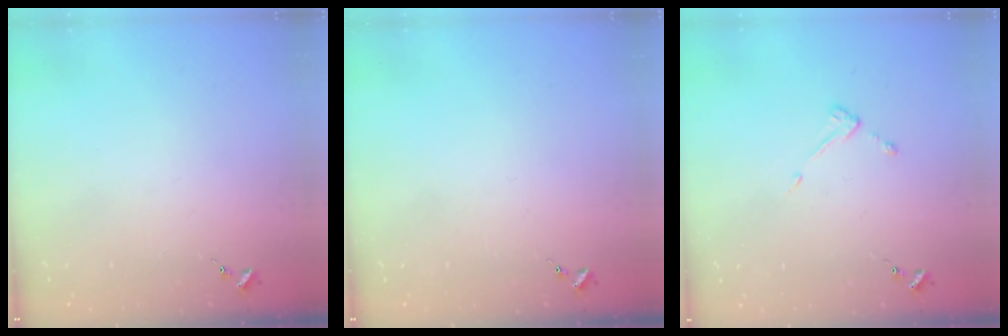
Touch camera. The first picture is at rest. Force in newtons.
{"total": 0.0}
{"total": 3.8, "press": 3.8, "slide": 0.4}